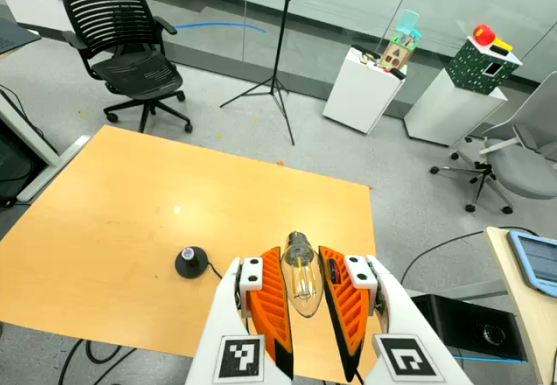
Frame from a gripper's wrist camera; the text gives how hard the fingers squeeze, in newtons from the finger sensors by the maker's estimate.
{"total": 13.2, "left": 13.5, "right": 12.8}